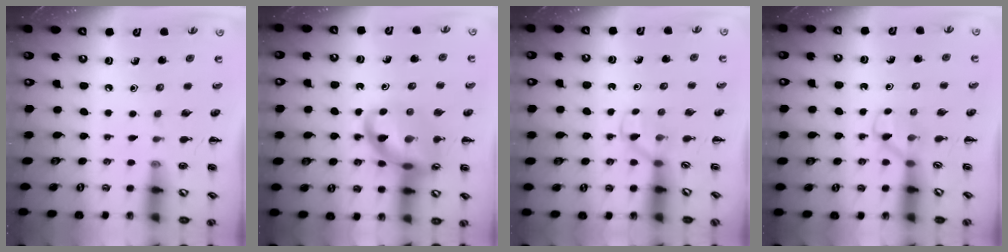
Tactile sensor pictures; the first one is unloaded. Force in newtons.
{"total": 14.3, "press": 14.0, "slide": 2.9}
{"total": 3.0, "press": 2.8, "slide": 1.1}
{"total": 3.0, "press": 2.8, "slide": 0.9}